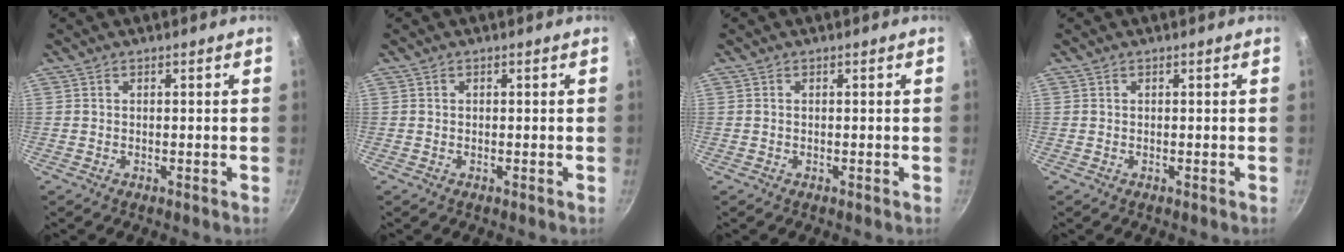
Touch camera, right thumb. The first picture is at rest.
{"total": 0.0}
{"total": 0.0}
{"total": 0.0}